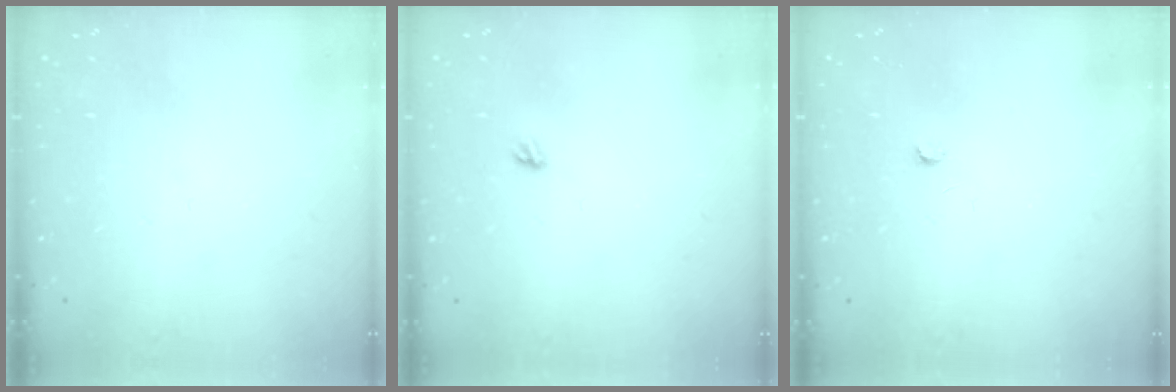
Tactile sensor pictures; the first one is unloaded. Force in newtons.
{"total": 4.2, "press": 4.2, "slide": 0.5}
{"total": 2.5, "press": 2.5, "slide": 0.4}